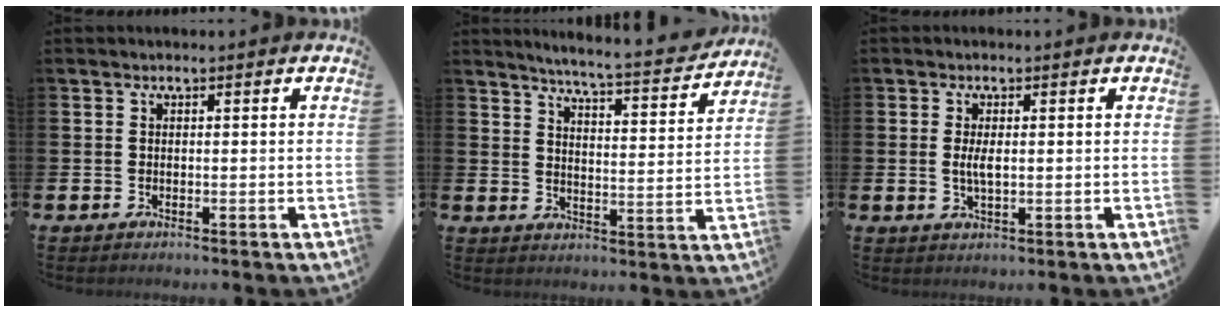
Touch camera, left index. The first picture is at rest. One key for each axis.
{"total": 5.7, "fx": 5.5, "fy": -0.3, "fz": 1.5, "tx": -0.044, "ty": -0.048, "tz": 0.089}
{"total": 2.6, "fx": 0.2, "fy": 0.9, "fz": 2.4, "tx": -0.042, "ty": 0.001, "tz": 0.002}